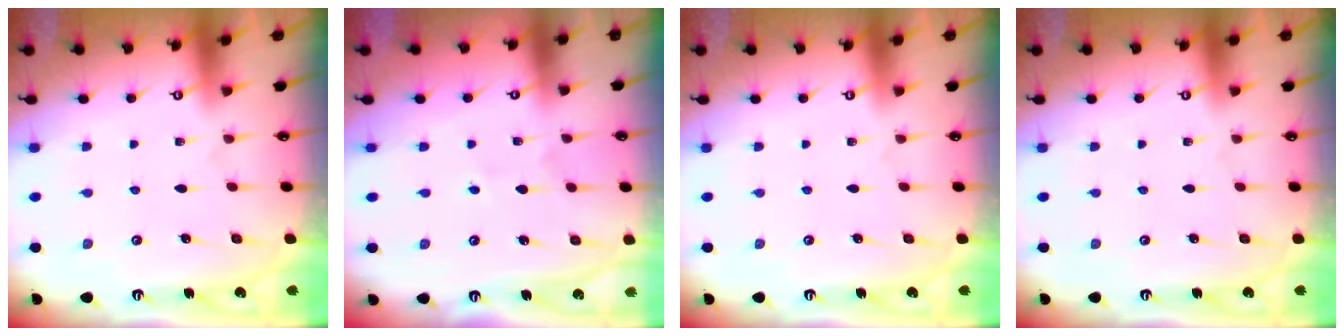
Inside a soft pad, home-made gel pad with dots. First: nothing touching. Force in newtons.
{"total": 1.9, "press": 1.9, "slide": 0.5}
{"total": 0.0}
{"total": 0.0}